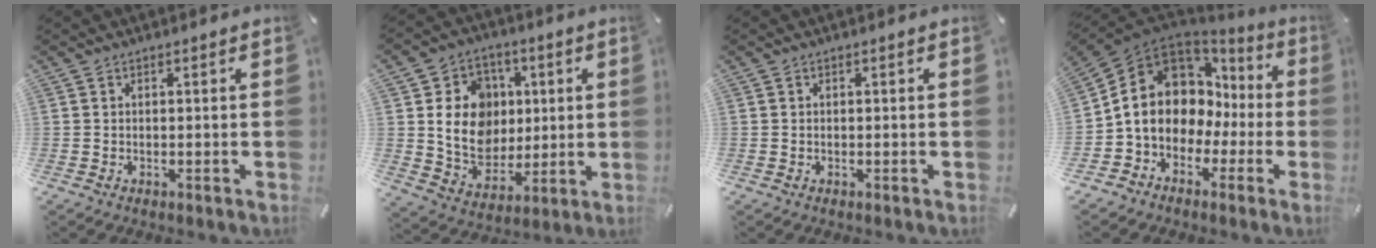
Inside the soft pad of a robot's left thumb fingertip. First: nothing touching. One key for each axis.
{"total": 14.5, "fx": 1.9, "fy": 12.7, "fz": 6.9, "tx": -0.115, "ty": 0.005, "tz": 0.042}
{"total": 0.0}
{"total": 12.3, "fx": 0.7, "fy": 10.6, "fz": 6.1, "tx": -0.135, "ty": -0.011, "tz": 0.011}